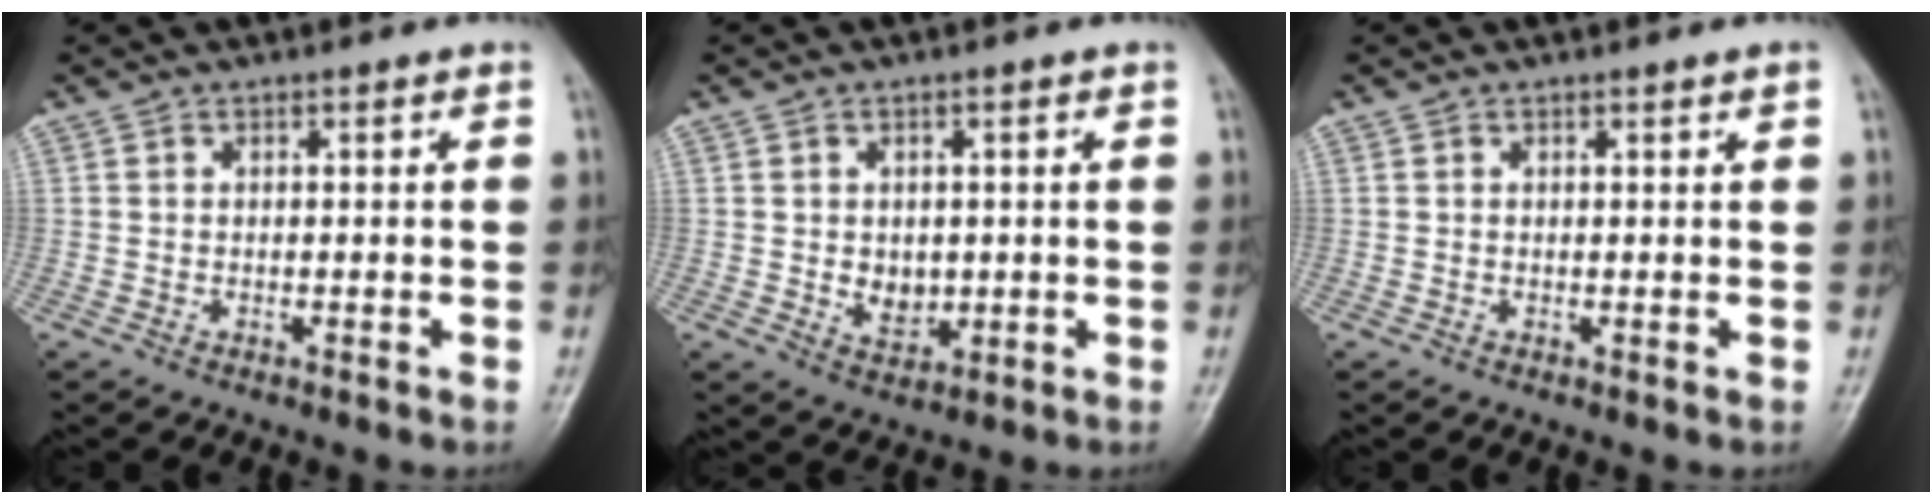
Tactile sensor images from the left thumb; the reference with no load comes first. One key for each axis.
{"total": 4.6, "fx": 0.0, "fy": 3.5, "fz": 2.9, "tx": -0.026, "ty": -0.006, "tz": 0.010}
{"total": 0.8, "fx": 0.5, "fy": 0.0, "fz": 0.6, "tx": -0.009, "ty": -0.002, "tz": 0.006}